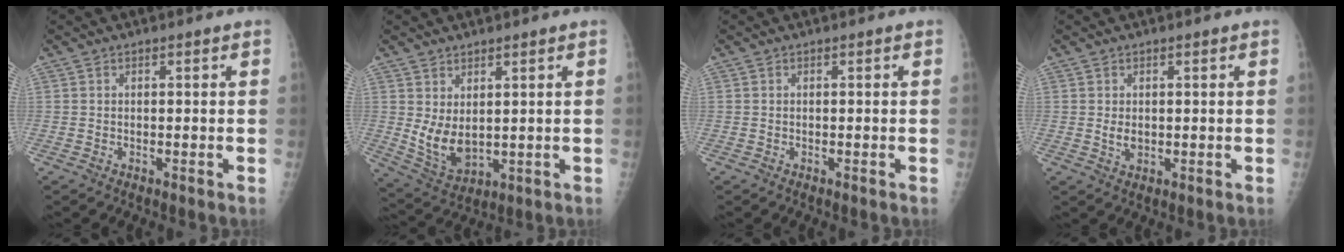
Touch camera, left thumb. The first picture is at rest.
{"total": 7.4, "force": [1.8, 4.1, 5.8], "torque": [-0.098, -0.024, 0.053]}
{"total": 0.0}
{"total": 2.1, "force": [0.4, 1.4, 1.5], "torque": [-0.020, -0.005, 0.011]}